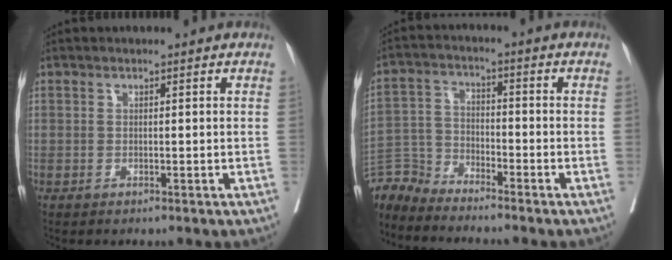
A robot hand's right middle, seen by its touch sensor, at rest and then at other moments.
{"total": 6.1, "force": [-6.1, -0.2, -0.6], "torque": [0.006, 0.003, -0.125]}